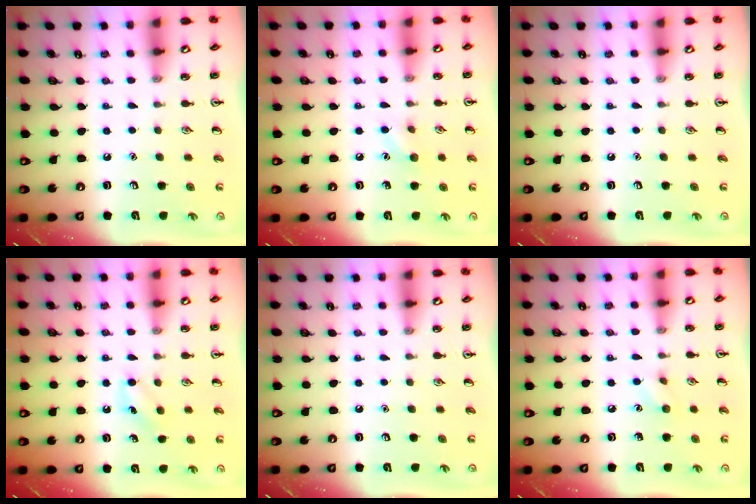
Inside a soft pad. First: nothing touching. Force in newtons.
{"total": 6.1, "press": 5.8, "slide": 1.8}
{"total": 0.0}
{"total": 4.9, "press": 4.7, "slide": 1.3}
{"total": 0.0}
{"total": 4.8, "press": 4.6, "slide": 1.3}